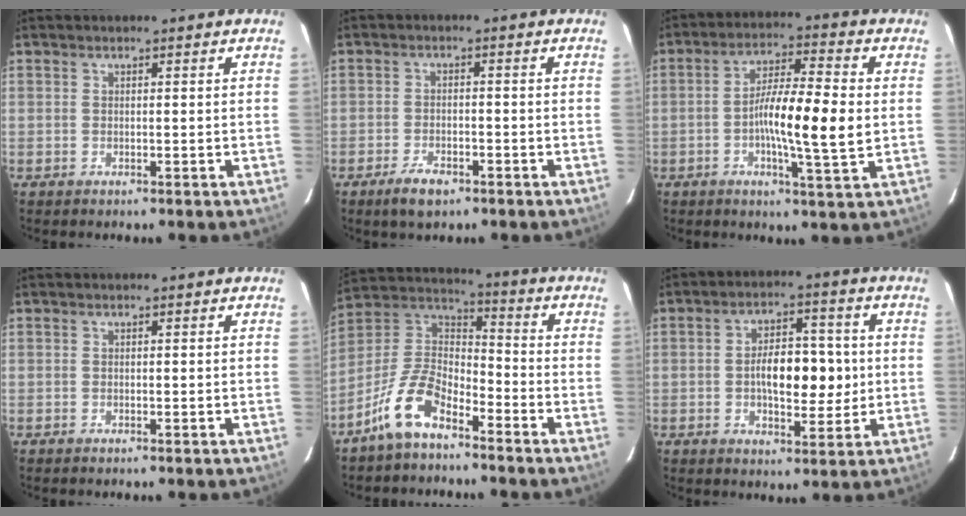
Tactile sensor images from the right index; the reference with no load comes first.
{"total": 4.1, "force": [-2.7, 1.6, 2.6], "torque": [-0.052, -0.001, -0.045]}
{"total": 11.3, "force": [-0.9, 0.9, 11.2], "torque": [-0.192, 0.004, -0.024]}
{"total": 0.0}
{"total": 10.3, "force": [-7.1, 4.0, 6.3], "torque": [-0.146, 0.018, -0.143]}
{"total": 9.0, "force": [-0.2, 4.0, 8.1], "torque": [-0.132, 0.013, -0.001]}